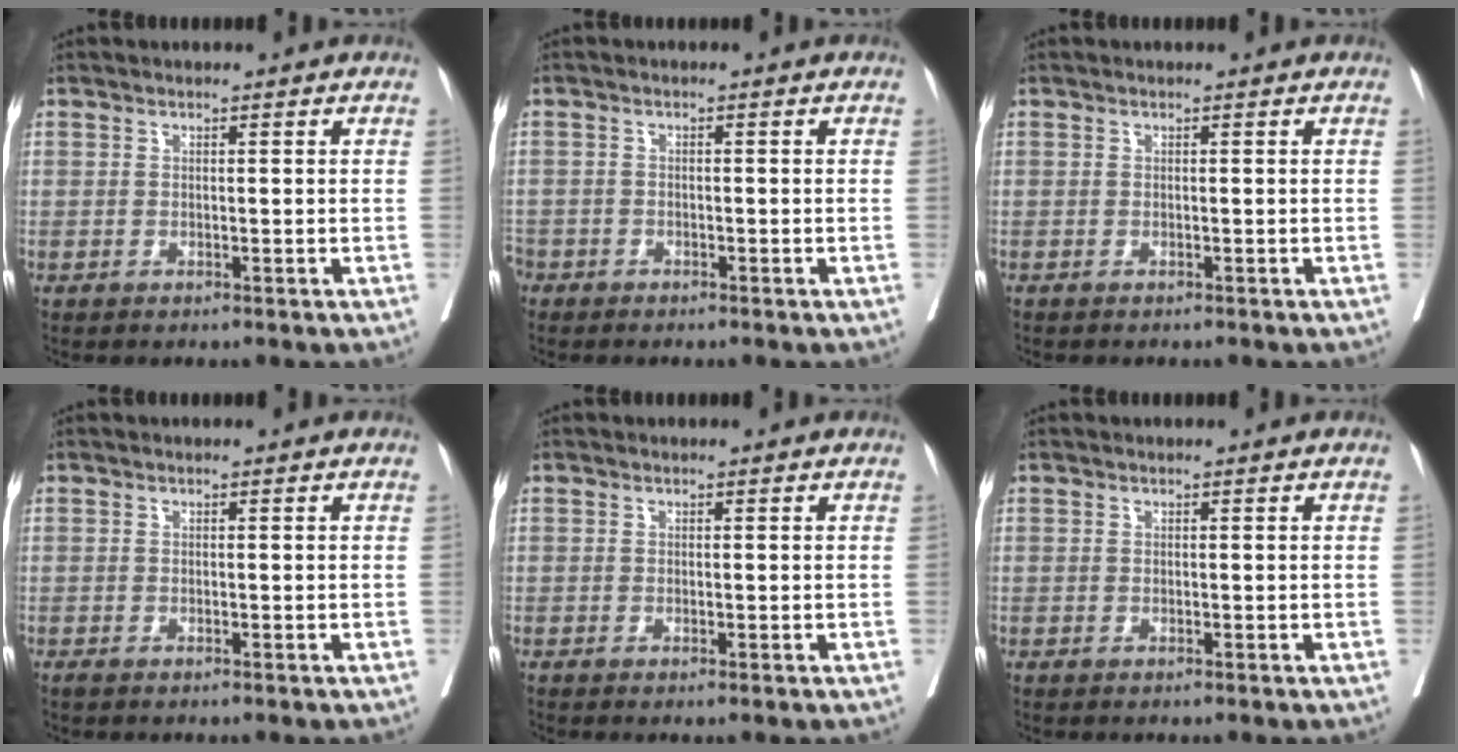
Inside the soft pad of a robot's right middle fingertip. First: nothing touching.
{"total": 4.1, "force": [-3.0, 2.6, 0.8], "torque": [-0.026, 0.001, -0.060]}
{"total": 1.7, "force": [-1.5, 0.5, 0.6], "torque": [-0.014, -0.003, -0.019]}
{"total": 0.0}
{"total": 0.0}
{"total": 0.0}